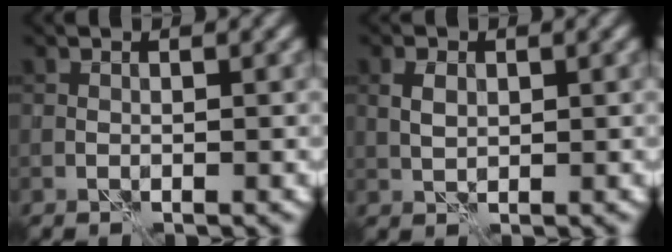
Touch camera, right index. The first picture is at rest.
{"total": 1.6, "force": [0.4, 1.1, 1.0], "torque": [-0.023, 0.003, 0.009]}